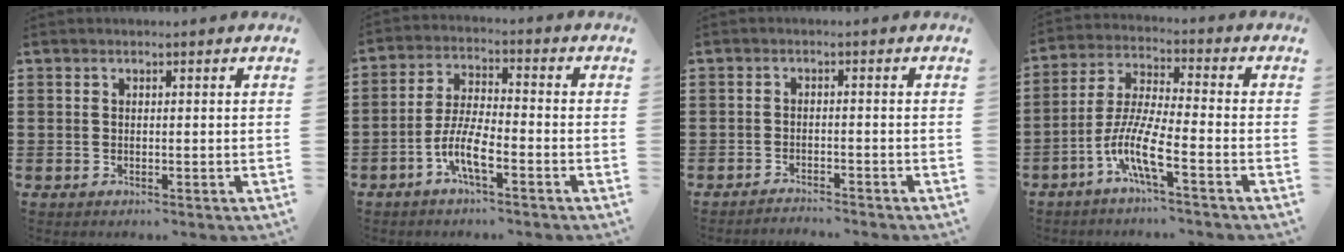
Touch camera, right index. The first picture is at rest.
{"total": 6.7, "force": [-3.5, 1.7, 5.5], "torque": [-0.131, -0.009, -0.071]}
{"total": 1.9, "force": [-1.9, -0.2, -0.1], "torque": [-0.004, 0.001, -0.040]}
{"total": 8.5, "force": [-4.5, 1.2, 7.2], "torque": [-0.167, -0.011, -0.092]}